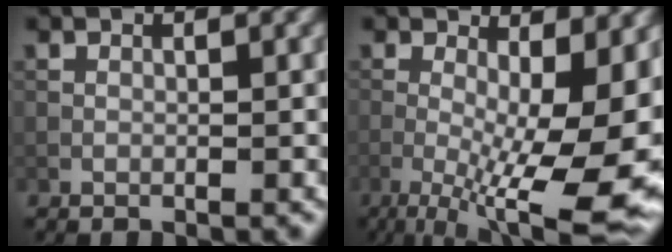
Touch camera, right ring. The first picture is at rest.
{"total": 16.6, "force": [-4.1, 5.3, 15.1], "torque": [-0.215, -0.019, -0.048]}